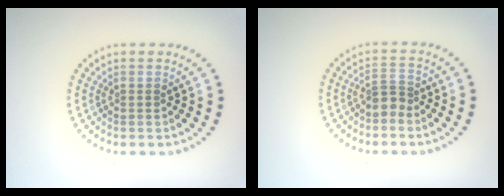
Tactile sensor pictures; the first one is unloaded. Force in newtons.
{"total": 2.0, "press": 1.6, "slide": 1.2}